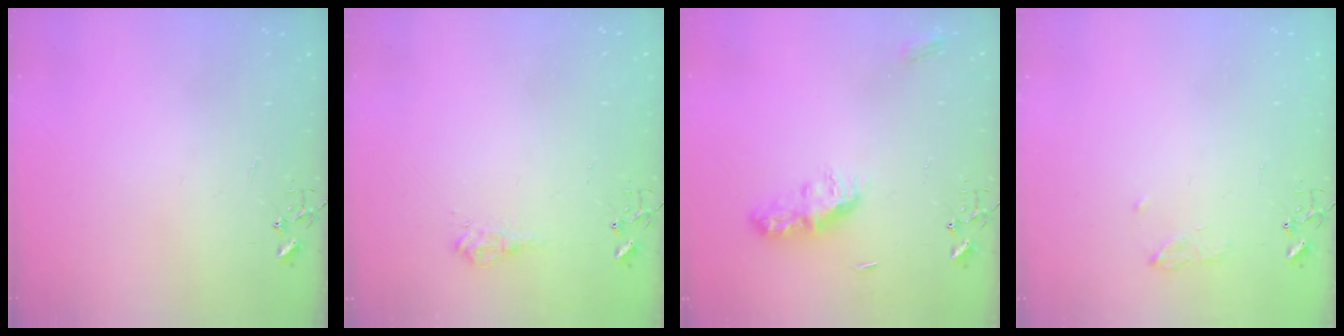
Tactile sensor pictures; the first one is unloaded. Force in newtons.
{"total": 8.5, "press": 8.5, "slide": 0.8}
{"total": 9.0, "press": 9.0, "slide": 0.1}
{"total": 8.4, "press": 8.4, "slide": 0.9}